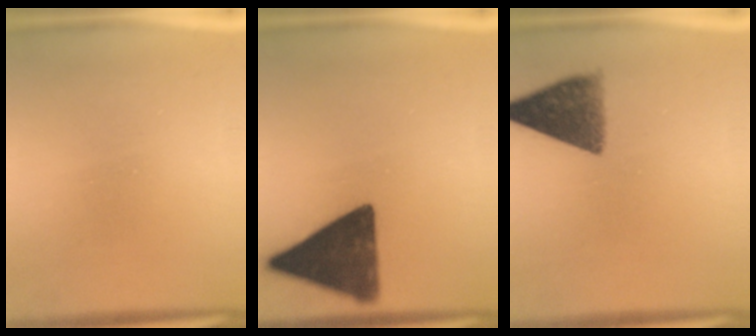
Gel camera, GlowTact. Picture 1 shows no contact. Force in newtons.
{"total": 13.3}
{"total": 8.7}